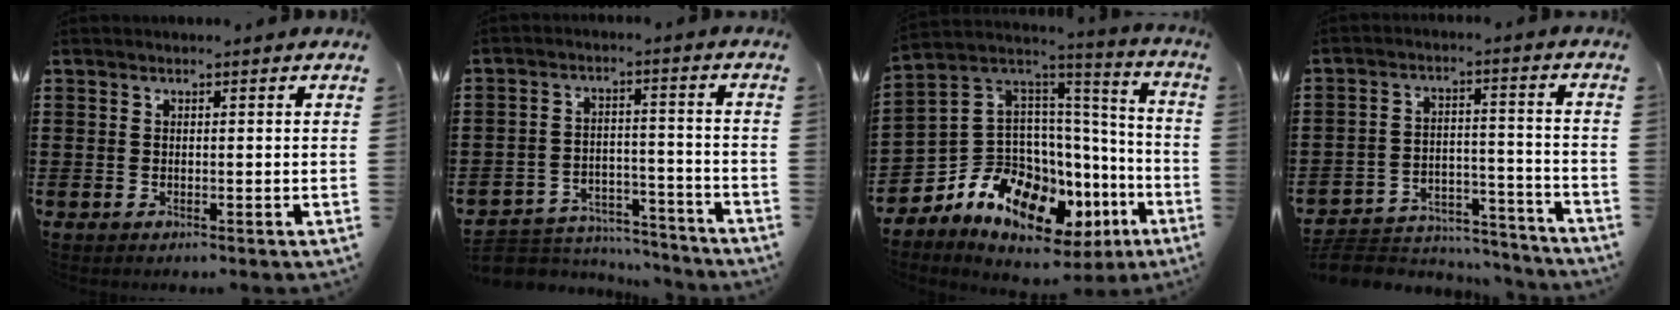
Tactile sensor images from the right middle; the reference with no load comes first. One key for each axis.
{"total": 5.5, "fx": -5.4, "fy": 1.1, "fz": 0.1, "tx": -0.011, "ty": 0.014, "tz": -0.112}
{"total": 12.5, "fx": -8.3, "fy": 7.5, "fz": 5.5, "tx": -0.148, "ty": -0.009, "tz": -0.155}
{"total": 6.1, "fx": -5.9, "fy": 1.4, "fz": 0.9, "tx": -0.017, "ty": 0.014, "tz": -0.119}